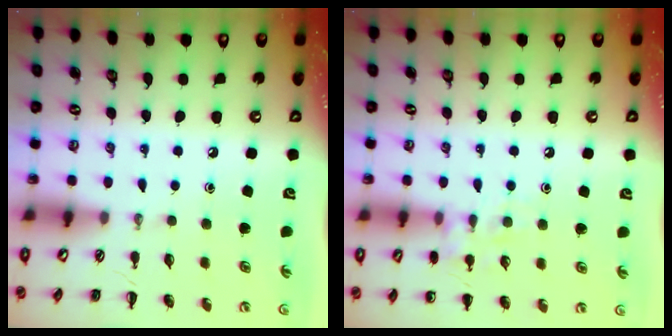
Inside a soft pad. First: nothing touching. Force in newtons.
{"total": 8.5, "press": 8.4, "slide": 1.0}